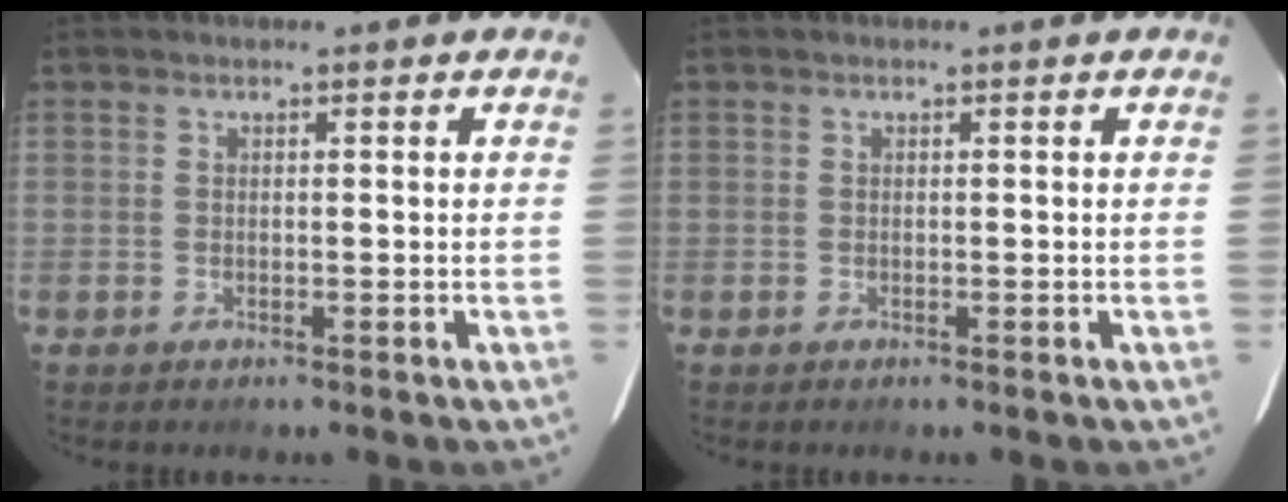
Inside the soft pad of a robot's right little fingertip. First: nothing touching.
{"total": 0.0}